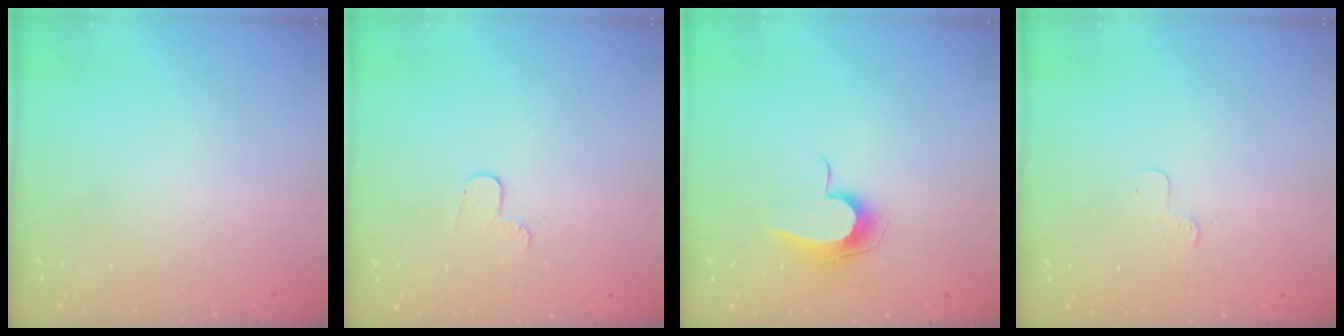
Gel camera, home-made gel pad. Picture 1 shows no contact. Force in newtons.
{"total": 3.8, "press": 3.8, "slide": 0.4}
{"total": 9.2, "press": 9.2, "slide": 0.8}
{"total": 3.6, "press": 3.6, "slide": 0.4}